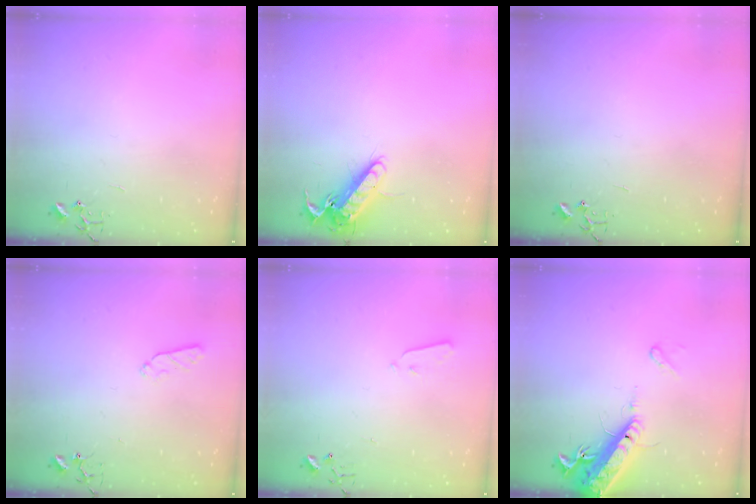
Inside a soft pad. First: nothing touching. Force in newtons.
{"total": 13.8, "press": 13.7, "slide": 2.0}
{"total": 0.0}
{"total": 5.0, "press": 4.9, "slide": 0.7}
{"total": 2.9, "press": 2.9, "slide": 0.4}
{"total": 16.9, "press": 16.5, "slide": 3.9}